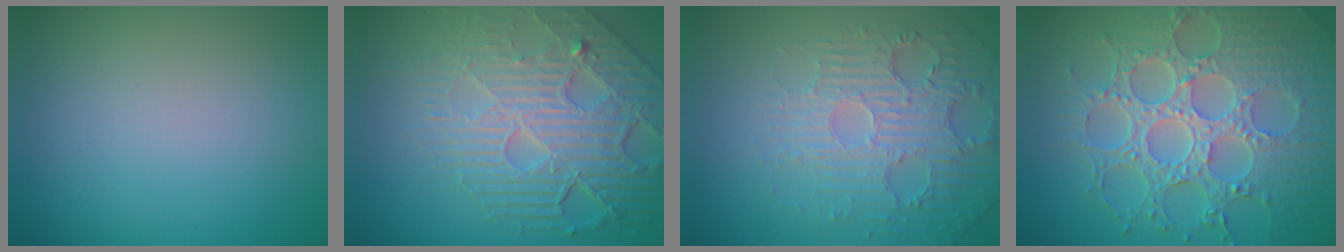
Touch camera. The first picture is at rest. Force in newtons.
{"total": 8.5, "press": 5.8, "slide": 6.2}
{"total": 4.5, "press": 3.7, "slide": 2.6}
{"total": 8.7, "press": 6.5, "slide": 5.8}